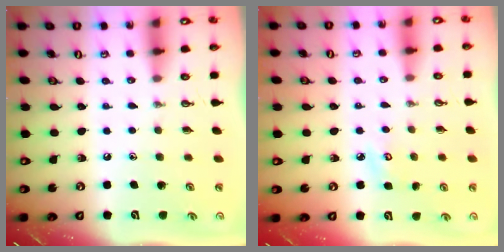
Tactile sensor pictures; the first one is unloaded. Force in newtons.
{"total": 4.4, "press": 4.4, "slide": 0.4}